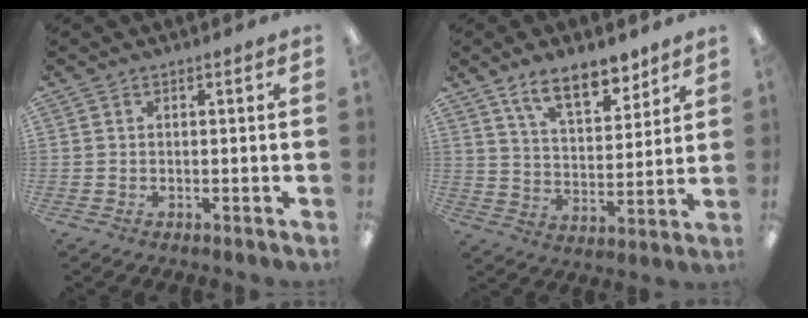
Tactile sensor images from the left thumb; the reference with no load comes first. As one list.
[{"total": 12.7, "force": [9.4, 5.3, 6.7], "torque": [-0.098, -0.047, 0.168]}]